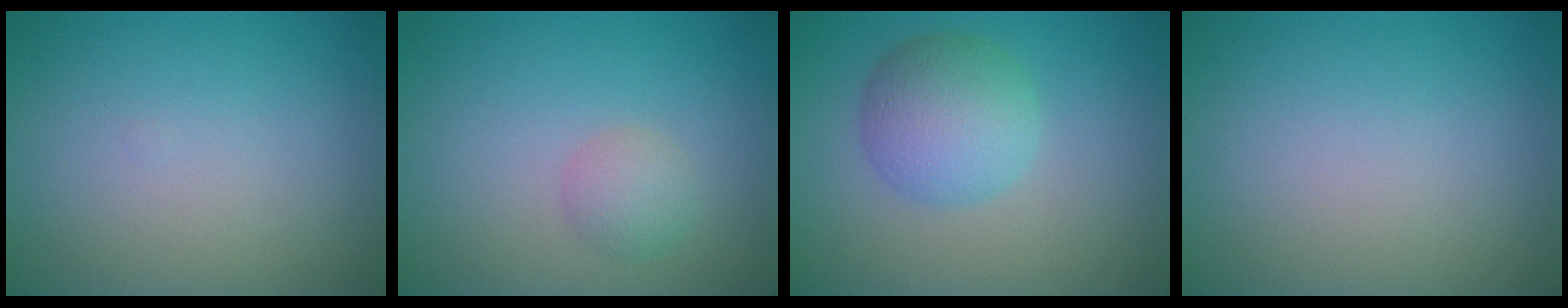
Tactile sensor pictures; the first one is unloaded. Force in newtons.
{"total": 1.8, "press": 1.8, "slide": 0.0}
{"total": 4.7, "press": 4.7, "slide": 0.2}
{"total": 0.0}